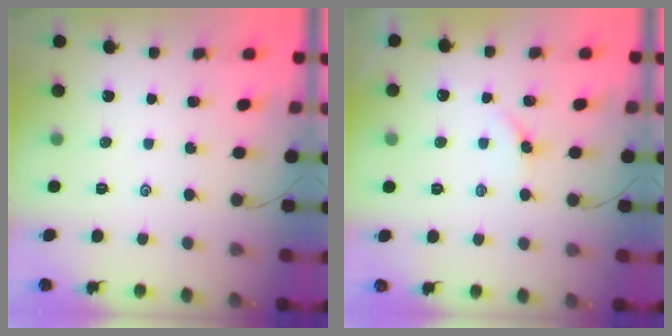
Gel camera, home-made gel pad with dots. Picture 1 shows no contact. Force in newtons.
{"total": 3.8, "press": 3.7, "slide": 0.5}